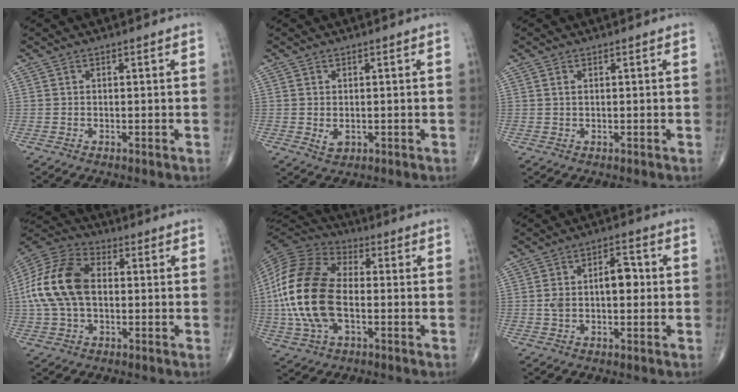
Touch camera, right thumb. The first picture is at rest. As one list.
[{"total": 2.1, "force": [-0.1, 1.5, 1.5], "torque": [-0.022, -0.004, 0.004]}, {"total": 0.8, "force": [0.3, 0.3, 0.6], "torque": [-0.012, 0.006, 0.007]}, {"total": 16.4, "force": [0.7, 10.3, 12.7], "torque": [-0.262, 0.030, 0.006]}, {"total": 20.2, "force": [-1.6, 11.5, 16.5], "torque": [-0.357, 0.014, -0.033]}, {"total": 7.9, "force": [0.4, 4.3, 6.7], "torque": [-0.104, 0.023, 0.004]}]